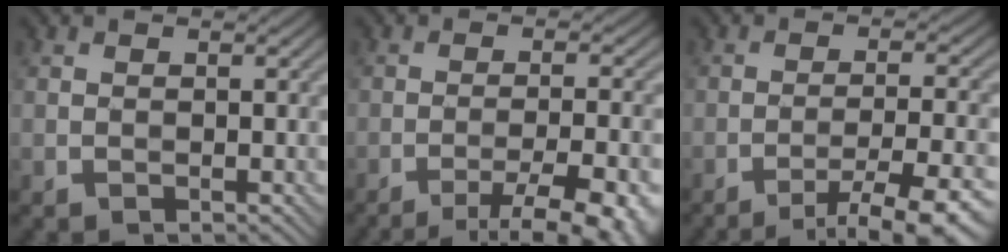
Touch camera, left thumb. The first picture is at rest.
{"total": 10.4, "force": [-7.1, 2.2, 7.3], "torque": [-0.102, 0.005, -0.083]}
{"total": 9.9, "force": [-6.9, 1.7, 6.9], "torque": [-0.106, 0.004, -0.091]}